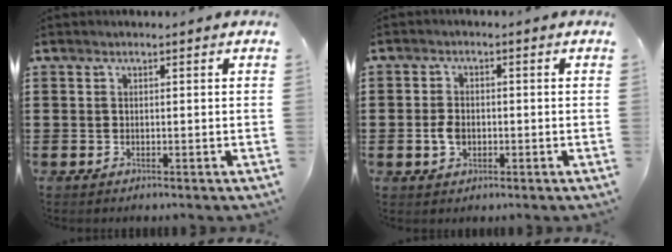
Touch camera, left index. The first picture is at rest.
{"total": 3.1, "force": [-0.5, 2.1, 2.3], "torque": [-0.058, -0.002, -0.014]}